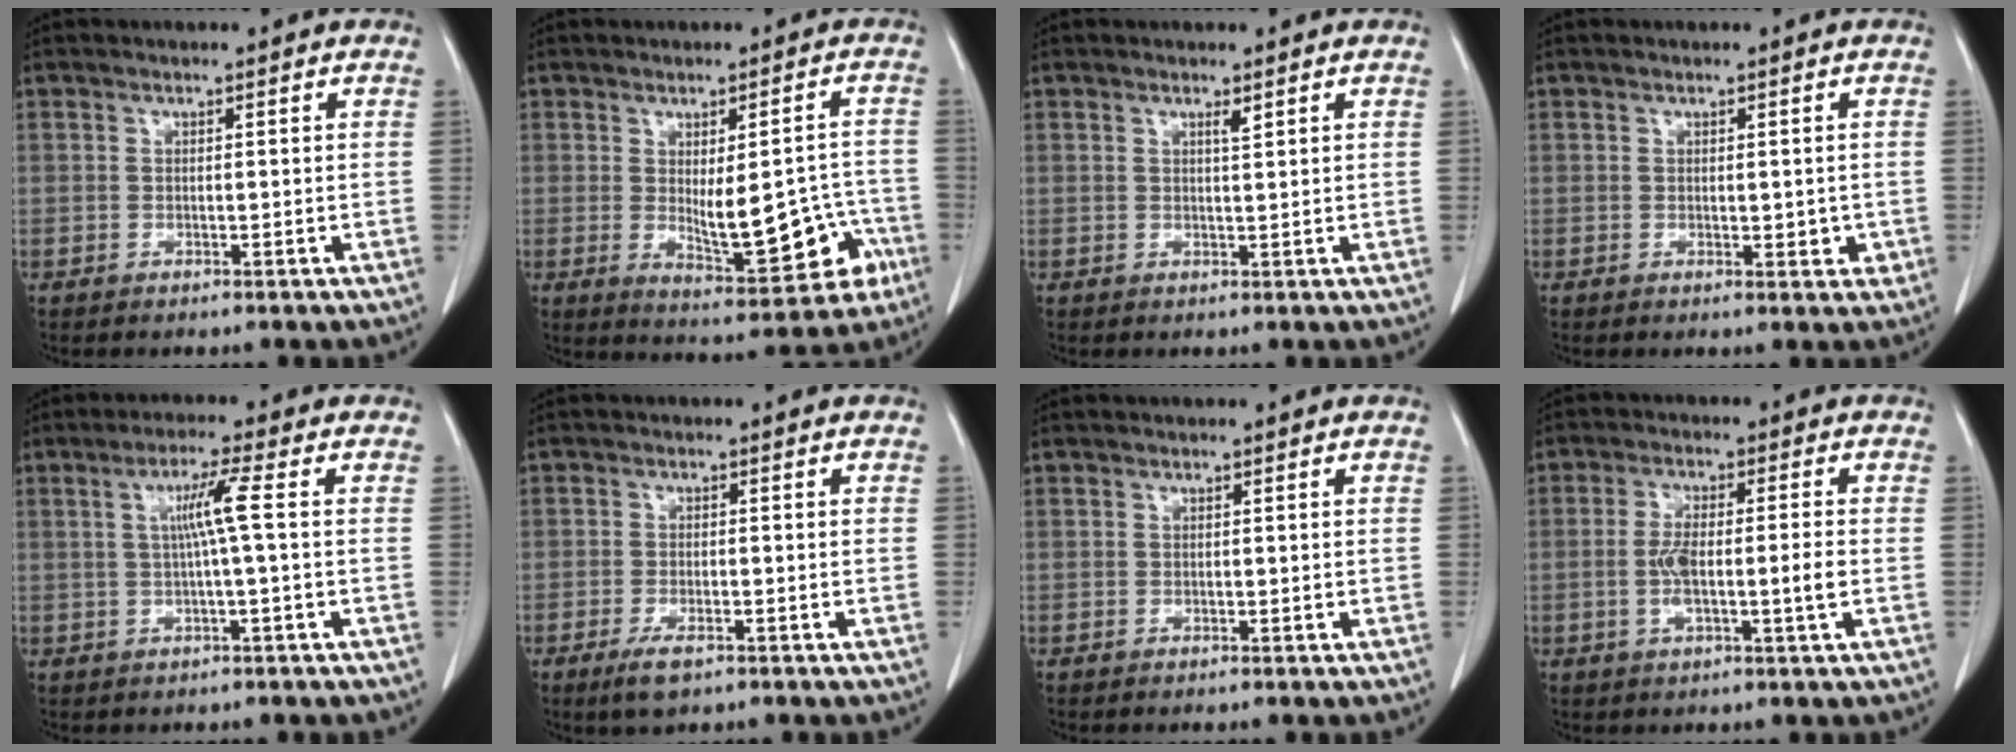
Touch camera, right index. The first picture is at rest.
{"total": 11.8, "force": [-2.6, 4.2, 10.7], "torque": [-0.130, 0.005, -0.018]}
{"total": 1.0, "force": [0.7, 0.0, 0.8], "torque": [-0.015, -0.005, 0.012]}
{"total": 2.2, "force": [-0.2, 1.0, 1.9], "torque": [-0.023, -0.004, 0.003]}
{"total": 4.9, "force": [0.5, -0.9, 4.8], "torque": [-0.089, 0.007, 0.011]}
{"total": 3.7, "force": [-2.3, 1.1, 2.7], "torque": [-0.056, -0.004, -0.037]}
{"total": 0.0}
{"total": 6.7, "force": [-1.1, 0.8, 6.6], "torque": [-0.128, 0.004, -0.021]}